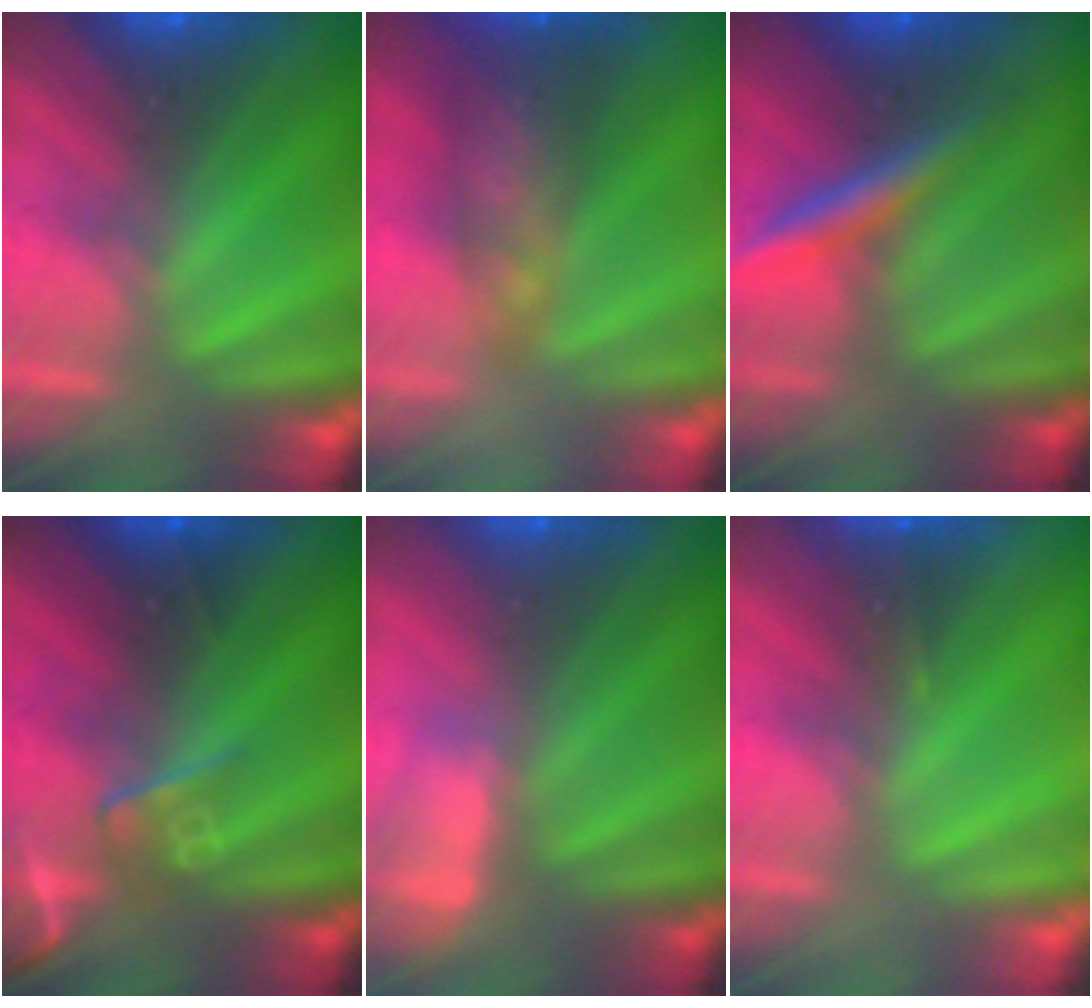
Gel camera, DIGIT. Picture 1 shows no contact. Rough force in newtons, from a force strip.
{"total": 7.7}
{"total": 2.4}
{"total": 2.6}
{"total": 2.9}
{"total": 4.6}